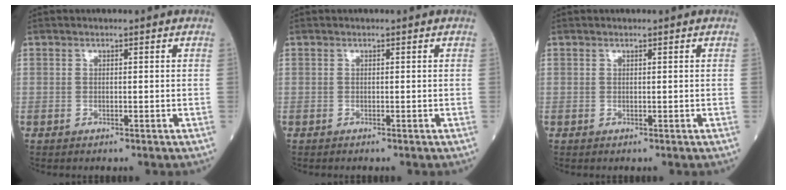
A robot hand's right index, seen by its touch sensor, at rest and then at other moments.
{"total": 0.0}
{"total": 0.0}